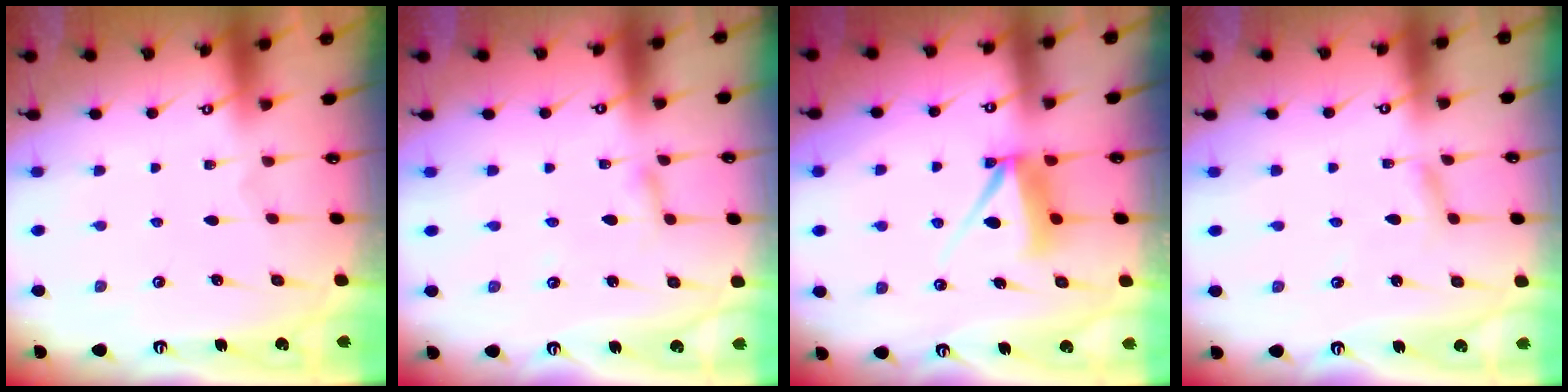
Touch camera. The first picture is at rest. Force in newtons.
{"total": 2.0, "press": 2.0, "slide": 0.2}
{"total": 6.9, "press": 6.8, "slide": 0.9}
{"total": 1.9, "press": 1.9, "slide": 0.2}